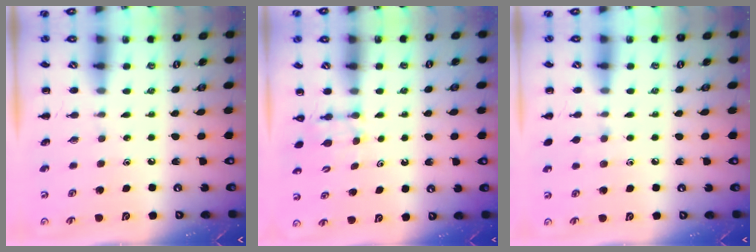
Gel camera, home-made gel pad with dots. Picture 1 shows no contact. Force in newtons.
{"total": 3.7, "press": 3.6, "slide": 1.0}
{"total": 4.4, "press": 4.0, "slide": 1.7}